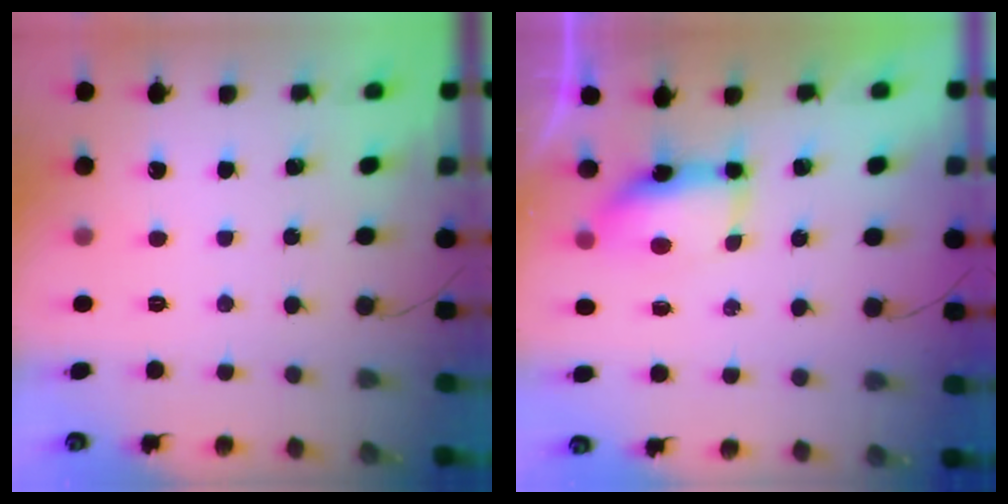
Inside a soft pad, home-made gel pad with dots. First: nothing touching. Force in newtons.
{"total": 6.8, "press": 6.7, "slide": 0.9}